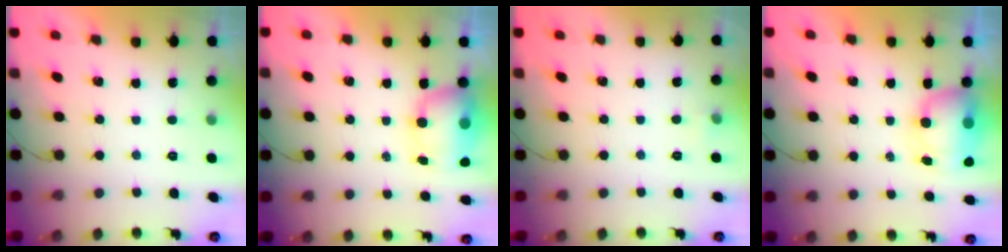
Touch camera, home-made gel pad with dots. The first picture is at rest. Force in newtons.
{"total": 8.2, "press": 7.9, "slide": 2.0}
{"total": 3.0, "press": 2.8, "slide": 1.1}
{"total": 8.7, "press": 8.6, "slide": 1.6}